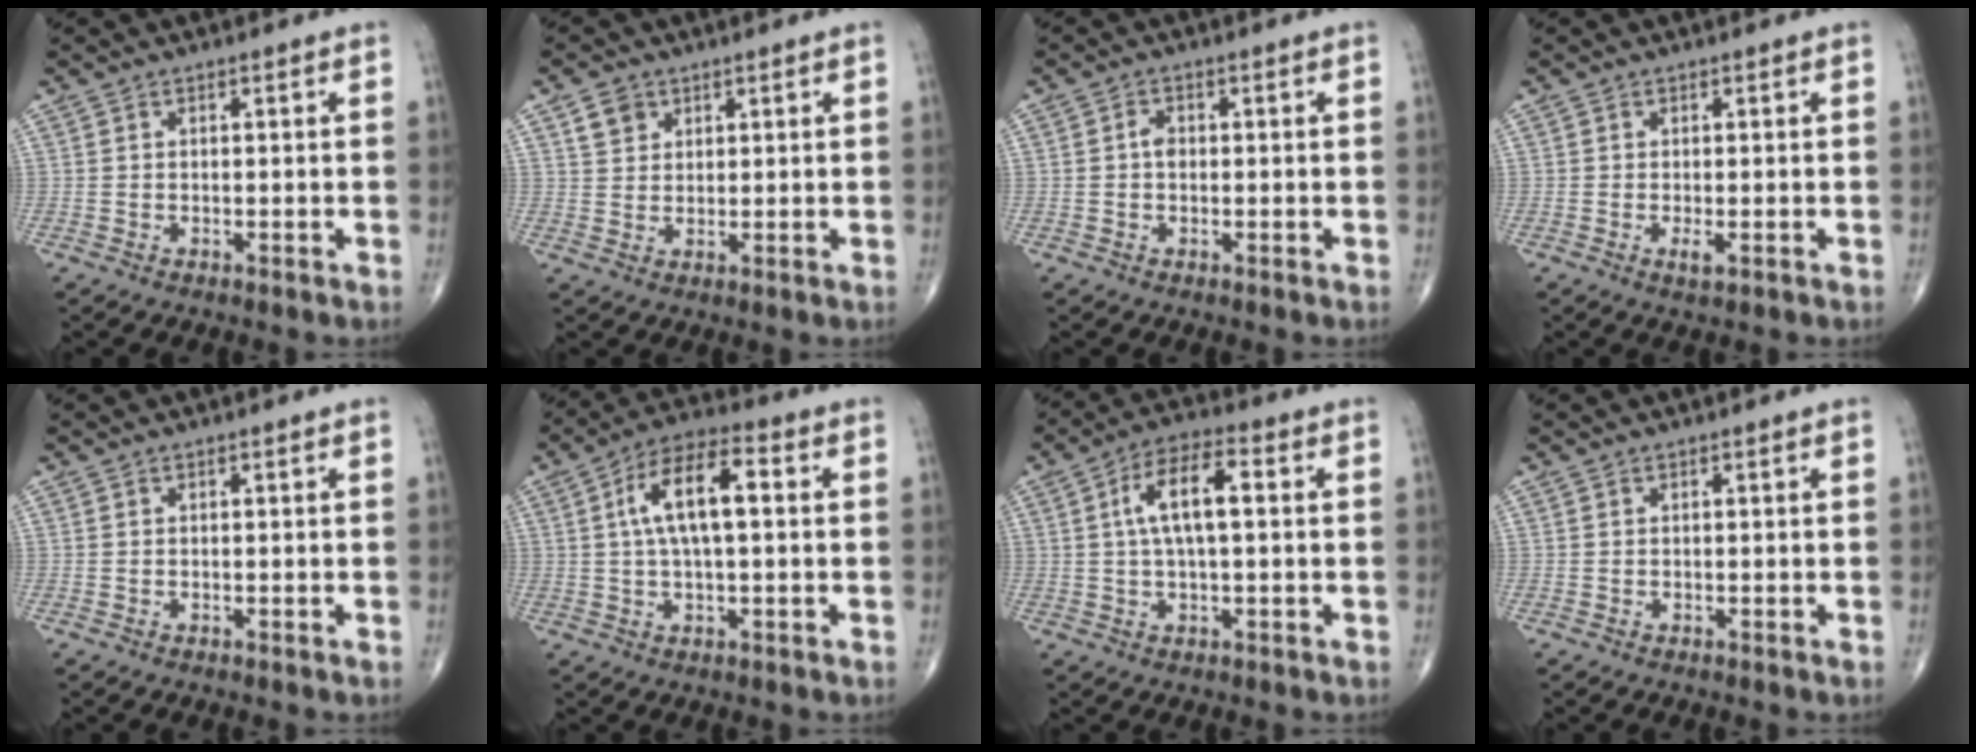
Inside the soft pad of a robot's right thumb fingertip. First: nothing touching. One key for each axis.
{"total": 3.9, "fx": 2.0, "fy": 3.0, "fz": 1.3, "tx": -0.010, "ty": -0.009, "tz": 0.039}
{"total": 1.7, "fx": -0.1, "fy": 1.2, "fz": 1.1, "tx": -0.015, "ty": 0.001, "tz": -0.007}
{"total": 1.6, "fx": -0.4, "fy": 0.5, "fz": 1.4, "tx": -0.029, "ty": -0.006, "tz": -0.008}
{"total": 0.0}
{"total": 11.4, "fx": 1.8, "fy": 4.6, "fz": 10.3, "tx": -0.183, "ty": 0.023, "tz": 0.022}
{"total": 9.5, "fx": 1.5, "fy": 3.7, "fz": 8.7, "tx": -0.155, "ty": 0.020, "tz": 0.018}
{"total": 0.0}